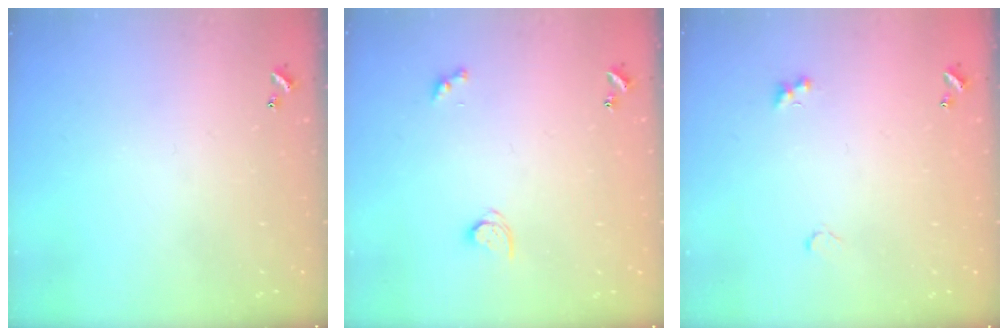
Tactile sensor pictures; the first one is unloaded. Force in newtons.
{"total": 2.1, "press": 2.1, "slide": 0.3}
{"total": 2.8, "press": 2.7, "slide": 0.6}